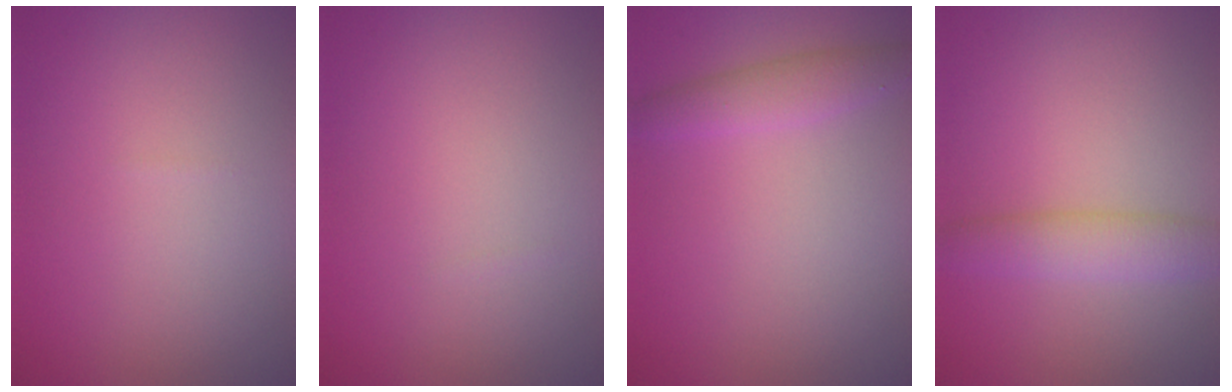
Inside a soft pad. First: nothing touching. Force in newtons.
{"total": 0.0}
{"total": 2.2, "press": 2.2, "slide": 0.0}
{"total": 3.2, "press": 3.2, "slide": 0.1}